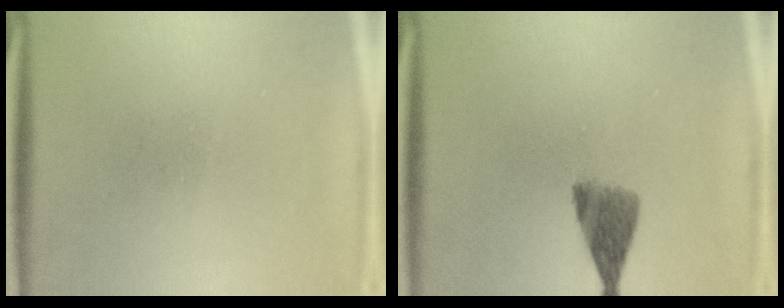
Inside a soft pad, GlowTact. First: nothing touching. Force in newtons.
{"total": 4.3}